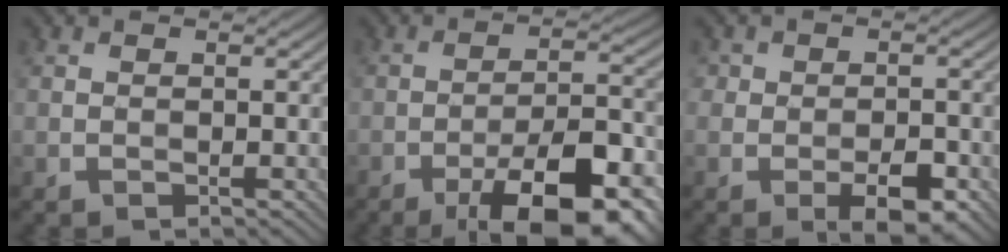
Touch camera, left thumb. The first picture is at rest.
{"total": 13.5, "force": [-7.7, 4.3, 10.3], "torque": [-0.154, 0.007, -0.126]}
{"total": 5.4, "force": [-2.0, 3.3, 3.8], "torque": [-0.045, -0.003, -0.037]}